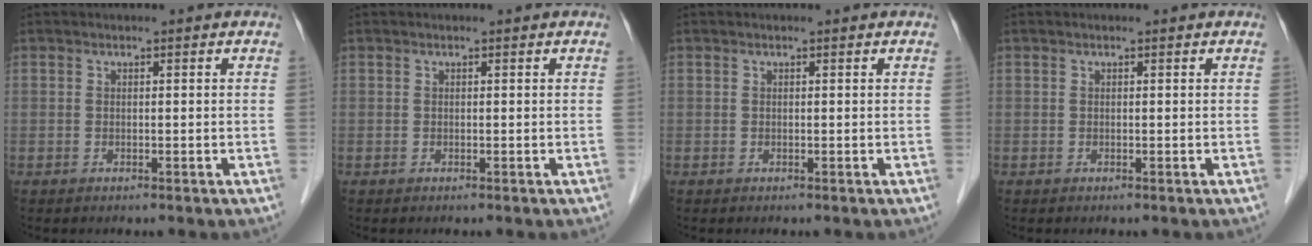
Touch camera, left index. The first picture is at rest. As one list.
[{"total": 0.0}, {"total": 0.0}, {"total": 0.0}]